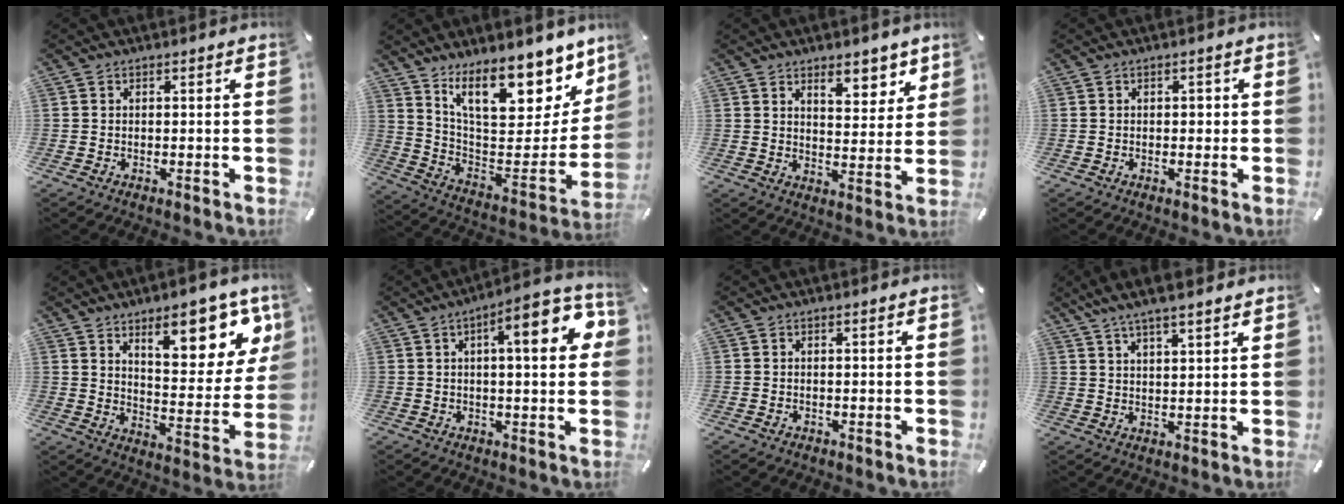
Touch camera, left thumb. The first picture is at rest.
{"total": 19.8, "force": [13.8, 9.1, 10.8], "torque": [-0.146, -0.112, 0.238]}
{"total": 7.7, "force": [5.7, 3.6, 3.7], "torque": [-0.029, -0.039, 0.091]}
{"total": 1.3, "force": [0.0, 1.1, 0.7], "torque": [-0.006, 0.002, -0.004]}
{"total": 15.7, "force": [10.2, 6.4, 10.0], "torque": [-0.118, -0.070, 0.166]}
{"total": 12.9, "force": [4.0, 3.7, 11.7], "torque": [-0.153, -0.018, 0.056]}
{"total": 0.5, "force": [-0.2, 0.4, 0.1], "torque": [-0.004, 0.002, -0.005]}
{"total": 6.2, "force": [5.3, 0.8, 3.1], "torque": [-0.071, -0.019, 0.098]}